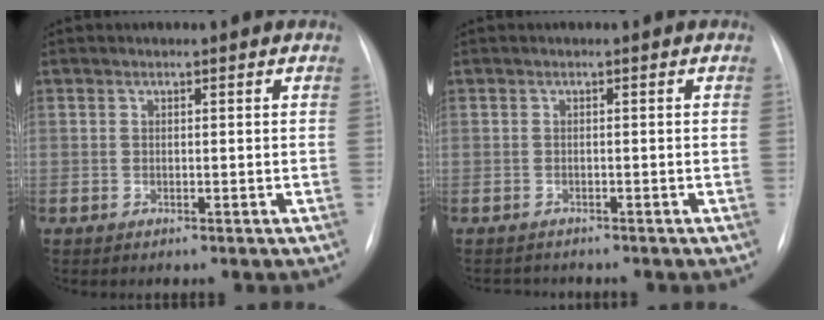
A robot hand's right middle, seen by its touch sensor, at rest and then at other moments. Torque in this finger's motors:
{"motor_torque": [-0.41, -0.21, -0.15, -0.03]}